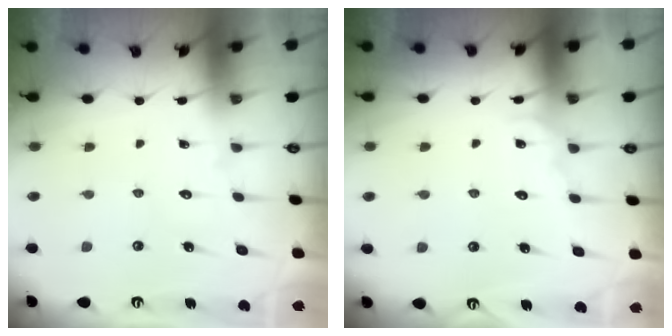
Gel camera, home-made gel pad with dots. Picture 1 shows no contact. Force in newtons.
{"total": 3.8, "press": 3.8, "slide": 0.4}